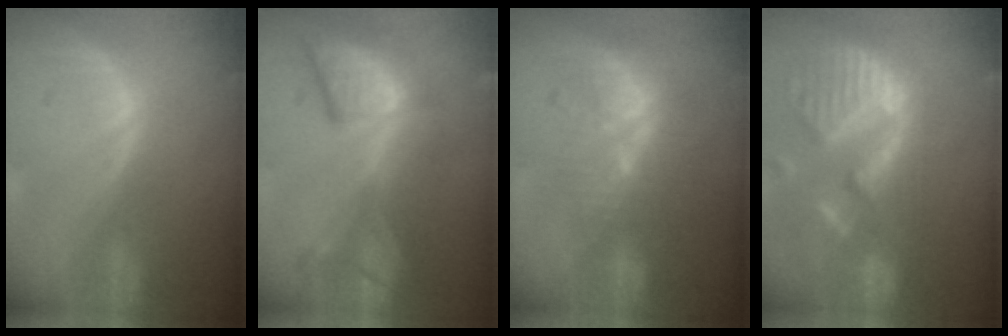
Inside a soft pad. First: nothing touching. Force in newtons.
{"total": 11.0, "press": 10.3, "slide": 3.8}
{"total": 9.6, "press": 8.6, "slide": 4.2}
{"total": 14.1, "press": 11.7, "slide": 7.7}